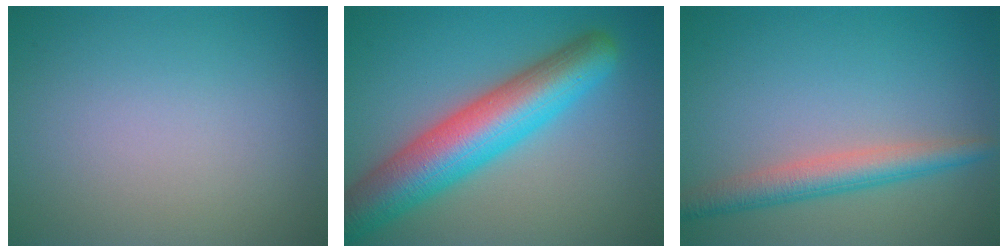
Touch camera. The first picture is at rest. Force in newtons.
{"total": 9.4, "press": 9.4, "slide": 0.3}
{"total": 3.7, "press": 3.7, "slide": 0.1}